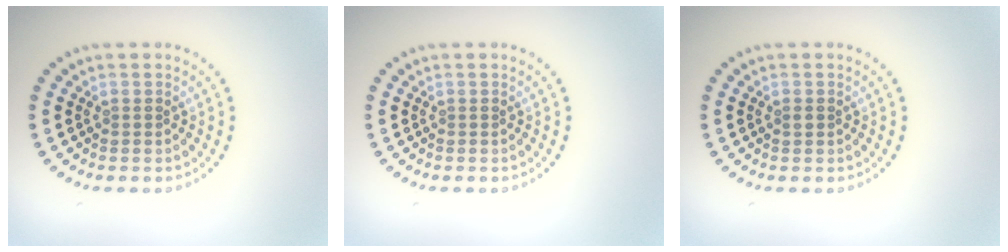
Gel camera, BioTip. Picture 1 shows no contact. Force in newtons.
{"total": 0.0}
{"total": 0.6, "press": 0.6, "slide": 0.1}